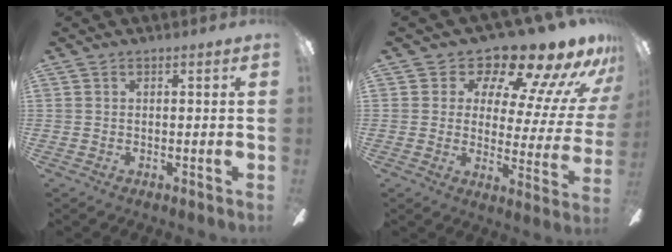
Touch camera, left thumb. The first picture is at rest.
{"total": 14.7, "force": [11.7, 4.7, 7.6], "torque": [-0.114, -0.101, 0.192]}